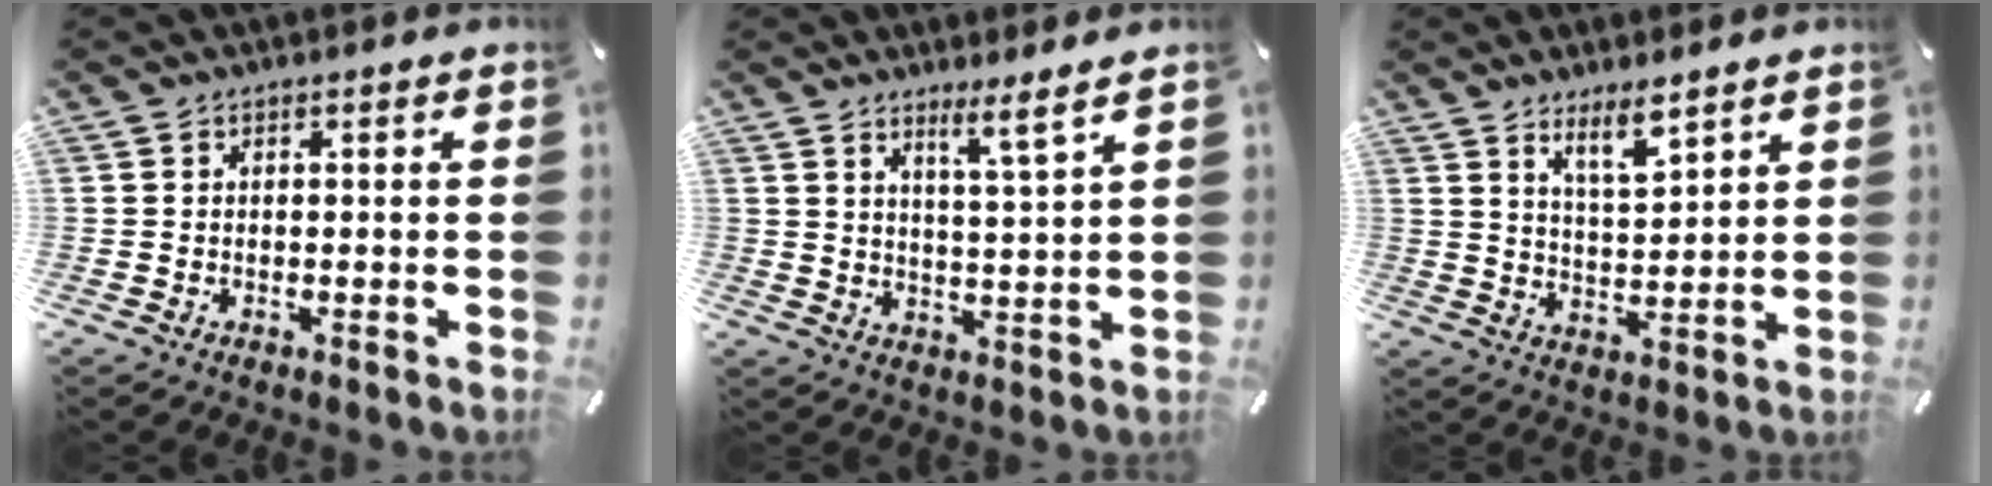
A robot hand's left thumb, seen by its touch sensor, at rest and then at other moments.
{"total": 5.8, "force": [4.9, -0.9, 2.9], "torque": [-0.053, -0.035, 0.081]}
{"total": 6.9, "force": [5.8, 1.5, 3.5], "torque": [-0.059, -0.035, 0.100]}